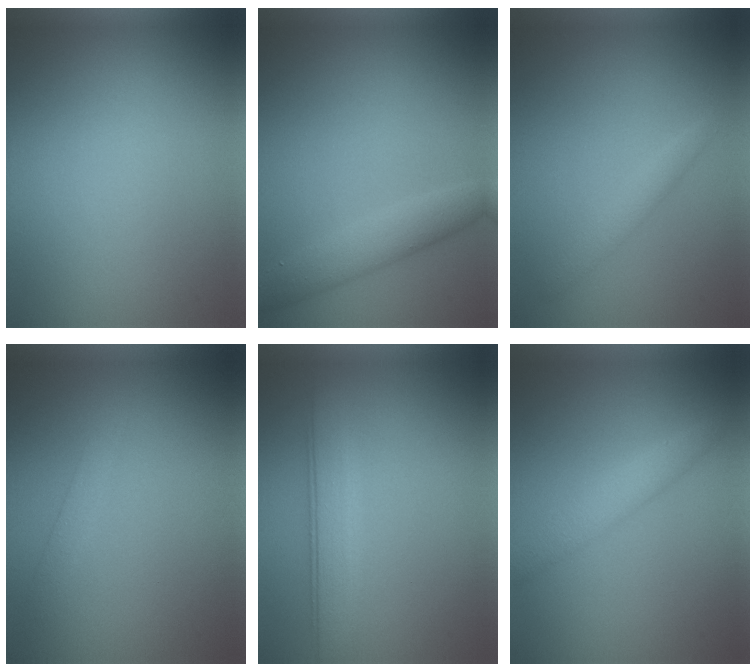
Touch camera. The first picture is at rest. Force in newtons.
{"total": 3.4, "press": 3.4, "slide": 0.1}
{"total": 1.4, "press": 1.4, "slide": 0.1}
{"total": 1.5, "press": 1.5, "slide": 0.1}
{"total": 4.0, "press": 4.0, "slide": 0.2}
{"total": 2.9, "press": 2.9, "slide": 0.1}